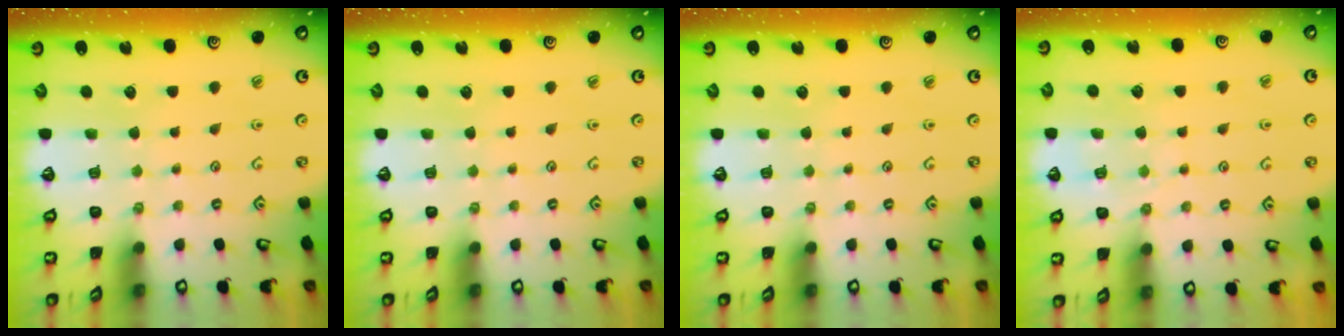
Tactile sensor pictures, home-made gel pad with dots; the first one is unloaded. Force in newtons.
{"total": 0.0}
{"total": 0.0}
{"total": 6.6, "press": 6.6, "slide": 0.5}